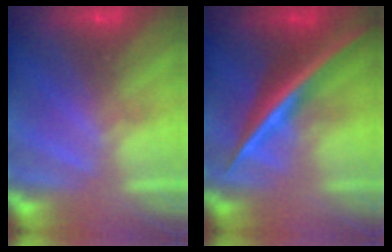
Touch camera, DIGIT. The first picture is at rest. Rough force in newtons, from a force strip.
{"total": 2.7}